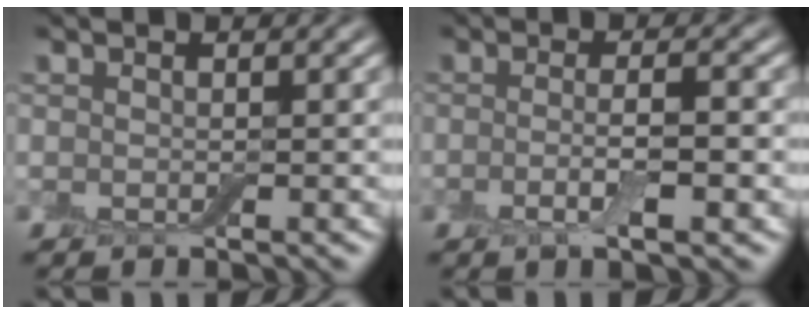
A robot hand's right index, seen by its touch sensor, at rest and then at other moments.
{"total": 3.3, "force": [-0.8, 0.6, 3.1], "torque": [-0.058, -0.003, -0.016]}